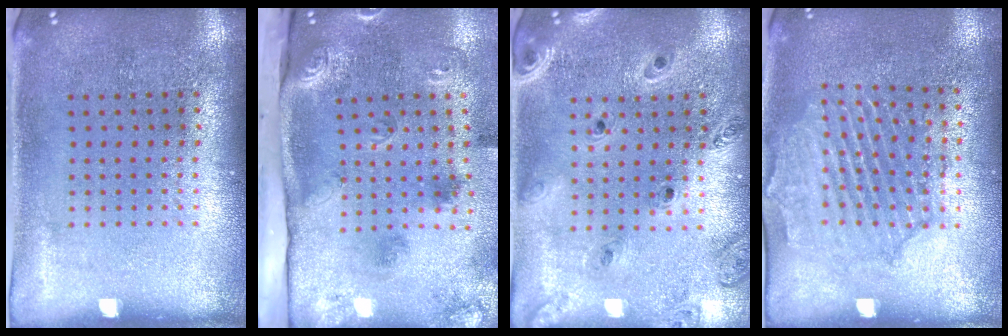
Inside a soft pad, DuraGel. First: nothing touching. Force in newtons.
{"total": 3.4, "press": 2.1, "slide": 2.6}
{"total": 1.3, "press": 1.3, "slide": 0.1}
{"total": 1.8, "press": 1.8, "slide": 0.3}